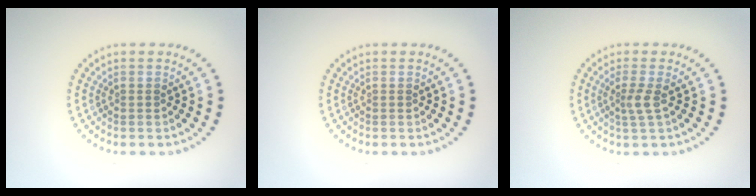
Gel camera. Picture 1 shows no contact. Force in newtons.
{"total": 0.0}
{"total": 1.8, "press": 1.3, "slide": 1.3}